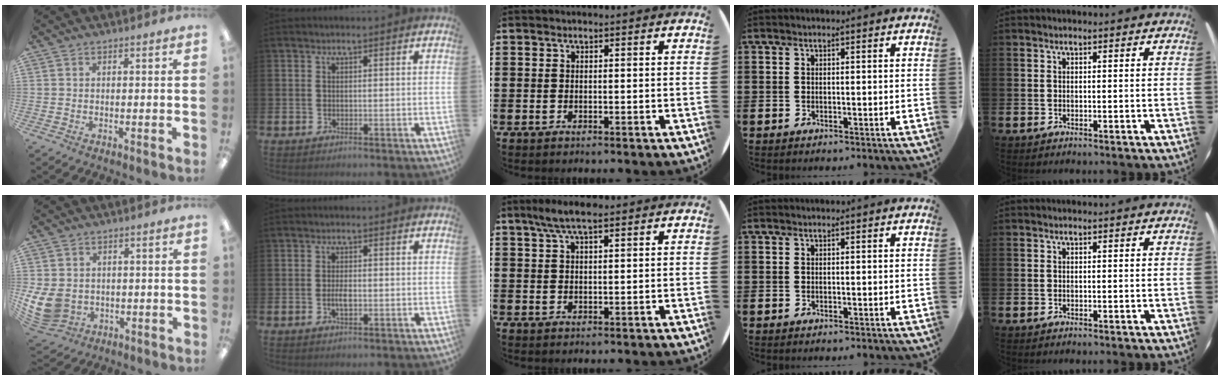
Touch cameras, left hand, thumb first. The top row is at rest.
{"thumb": {"total": 9.1, "force": [-0.4, 7.9, 4.5], "torque": [-0.114, 0.006, -0.001]}, "index": {"total": 2.1, "force": [-0.3, 0.9, 1.9], "torque": [-0.030, -0.001, -0.008]}, "middle": {"total": 4.5, "force": [3.1, 1.1, 3.1], "torque": [-0.058, 0.005, 0.054]}}